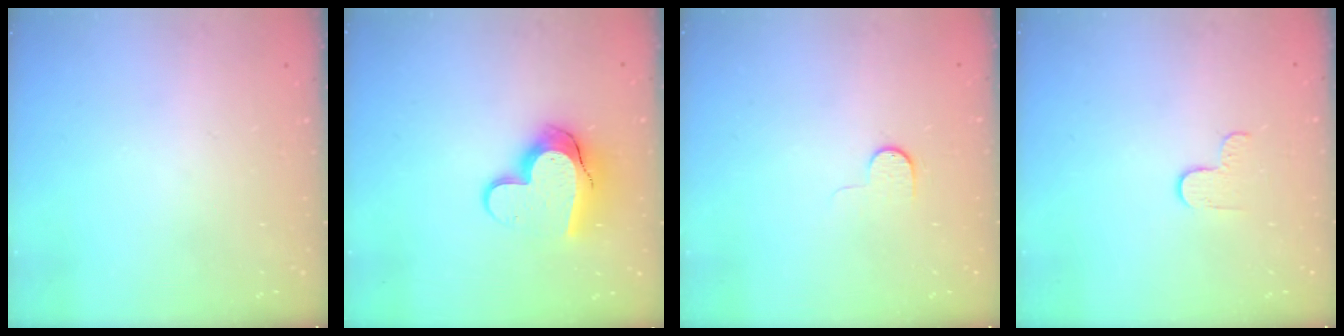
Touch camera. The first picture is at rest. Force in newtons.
{"total": 12.4, "press": 12.3, "slide": 1.1}
{"total": 5.0, "press": 5.0, "slide": 0.5}
{"total": 2.7, "press": 2.6, "slide": 0.4}